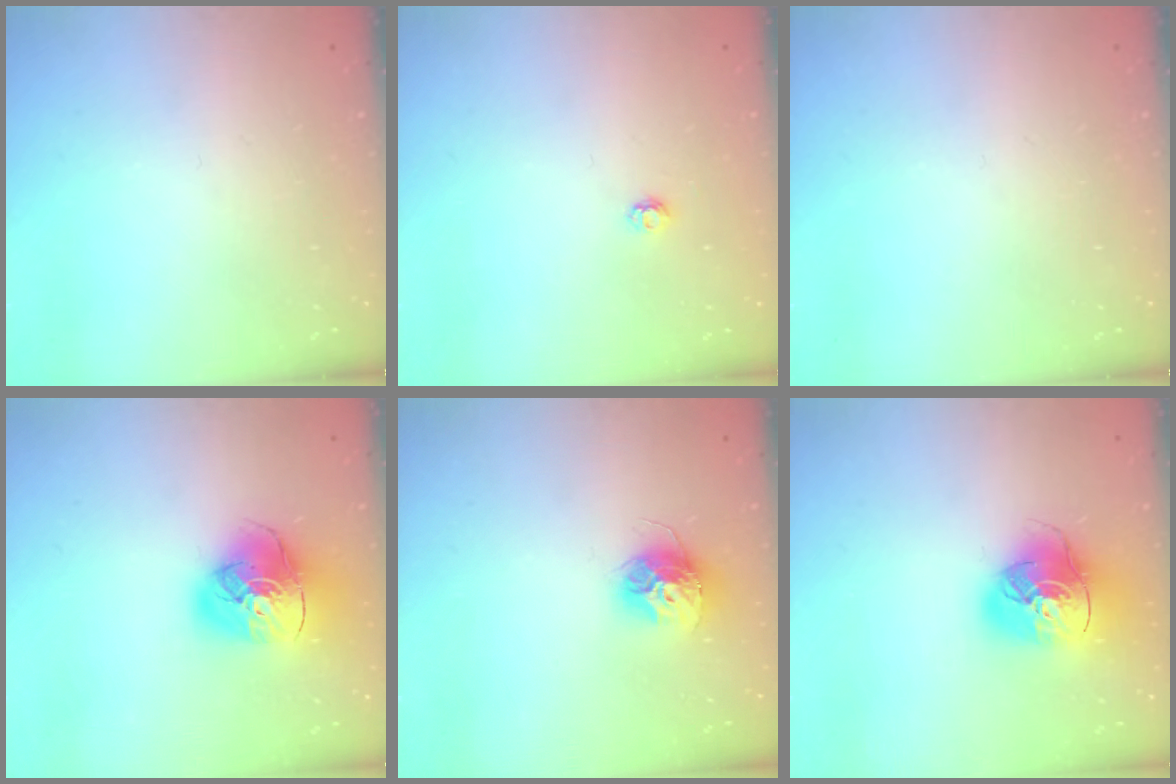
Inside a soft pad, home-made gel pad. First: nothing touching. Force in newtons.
{"total": 2.9, "press": 2.9, "slide": 0.4}
{"total": 0.0}
{"total": 15.2, "press": 15.1, "slide": 1.9}
{"total": 11.3, "press": 11.3, "slide": 1.0}
{"total": 17.5, "press": 17.3, "slide": 2.6}